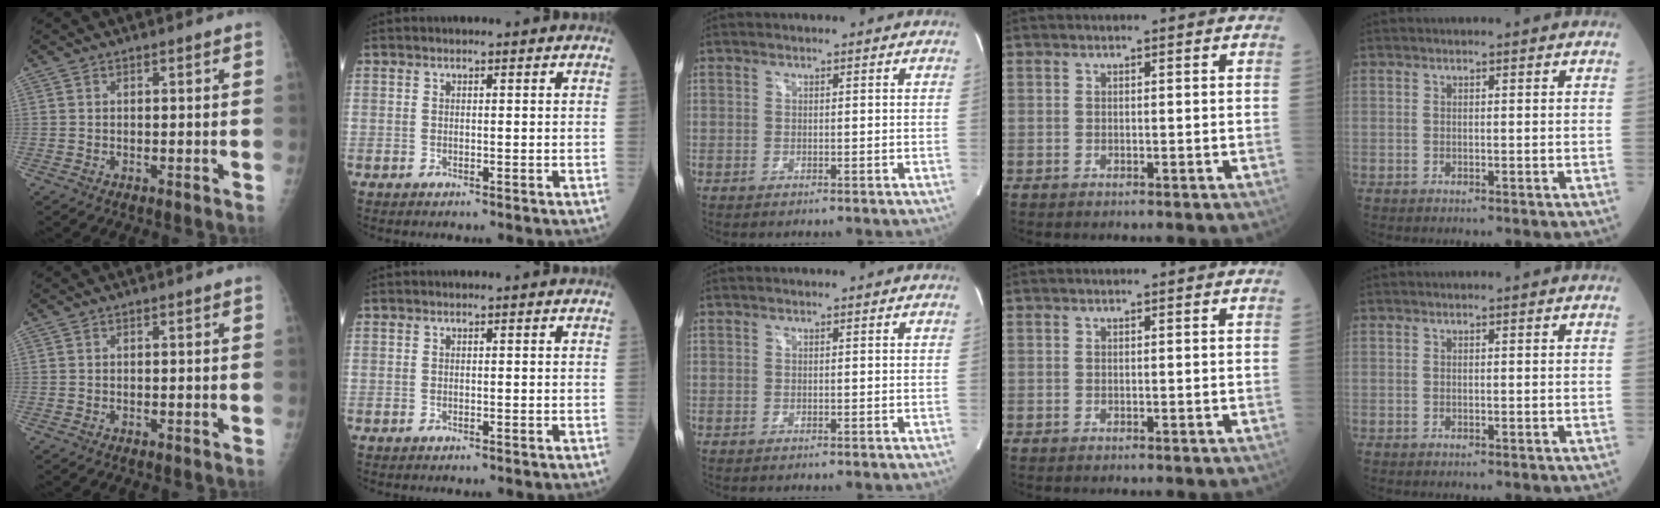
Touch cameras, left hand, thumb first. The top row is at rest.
{}